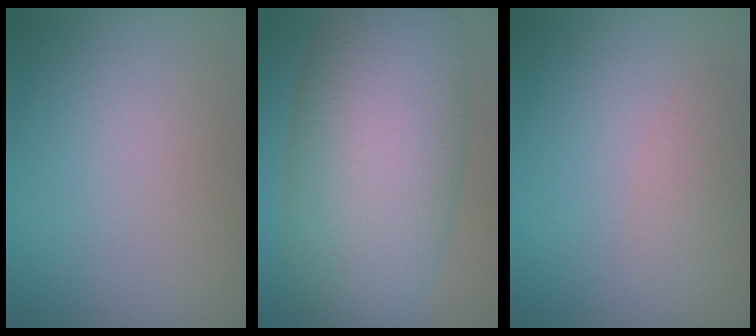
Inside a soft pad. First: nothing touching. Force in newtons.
{"total": 13.0, "press": 13.0, "slide": 0.4}
{"total": 1.7, "press": 1.7, "slide": 0.1}